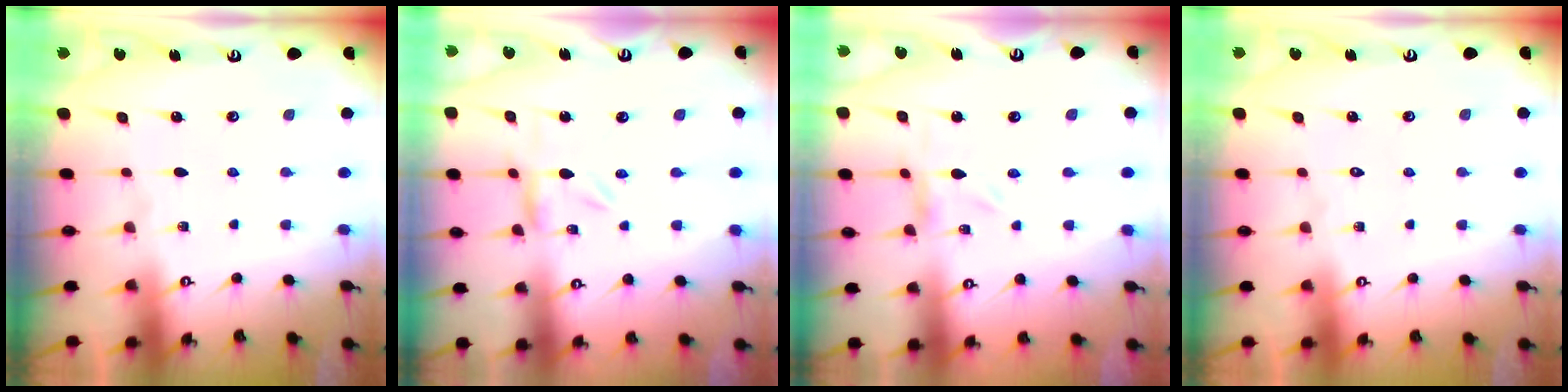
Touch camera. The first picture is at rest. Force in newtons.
{"total": 1.4, "press": 1.4, "slide": 0.2}
{"total": 0.0}
{"total": 1.6, "press": 1.6, "slide": 0.1}